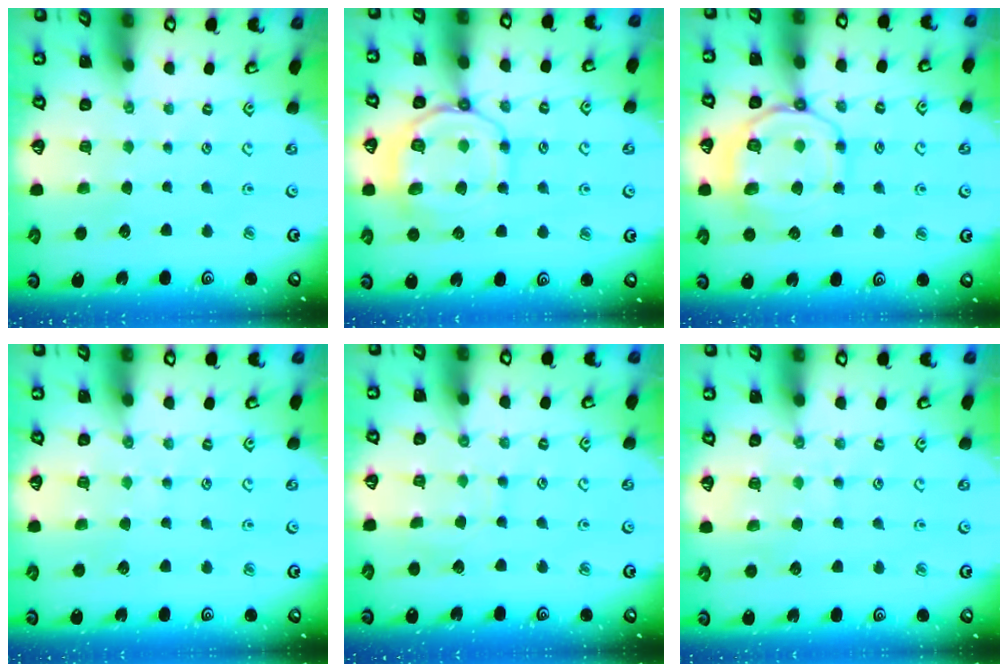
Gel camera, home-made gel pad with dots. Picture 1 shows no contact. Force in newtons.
{"total": 12.3, "press": 12.3, "slide": 1.4}
{"total": 12.3, "press": 12.3, "slide": 1.4}
{"total": 5.7, "press": 5.7, "slide": 0.6}
{"total": 5.0, "press": 5.0, "slide": 0.5}
{"total": 6.5, "press": 6.5, "slide": 0.7}